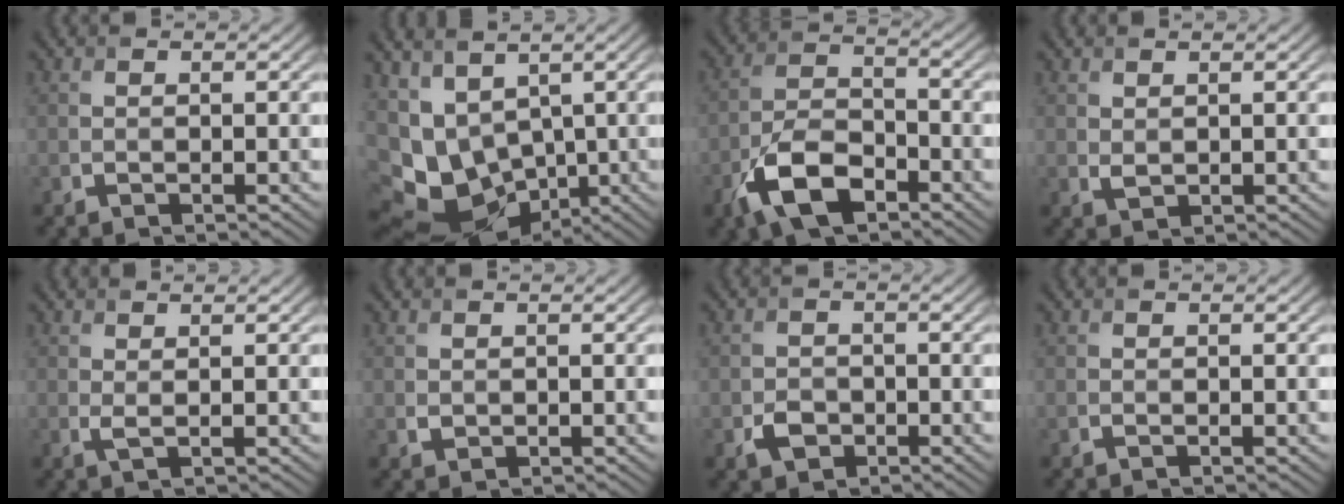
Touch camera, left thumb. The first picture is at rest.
{"total": 11.2, "force": [-0.1, 8.3, 7.5], "torque": [-0.169, -0.018, 0.029]}
{"total": 8.8, "force": [-5.1, 4.4, 5.8], "torque": [-0.118, -0.003, -0.111]}
{"total": 1.1, "force": [0.6, 0.7, 0.6], "torque": [-0.018, -0.004, 0.017]}
{"total": 1.2, "force": [0.7, 0.2, 1.0], "torque": [-0.026, 0.000, 0.013]}
{"total": 0.7, "force": [0.4, 0.6, 0.2], "torque": [-0.008, -0.003, 0.012]}
{"total": 2.5, "force": [-1.2, 1.9, 1.1], "torque": [-0.019, -0.005, -0.024]}
{"total": 0.0}